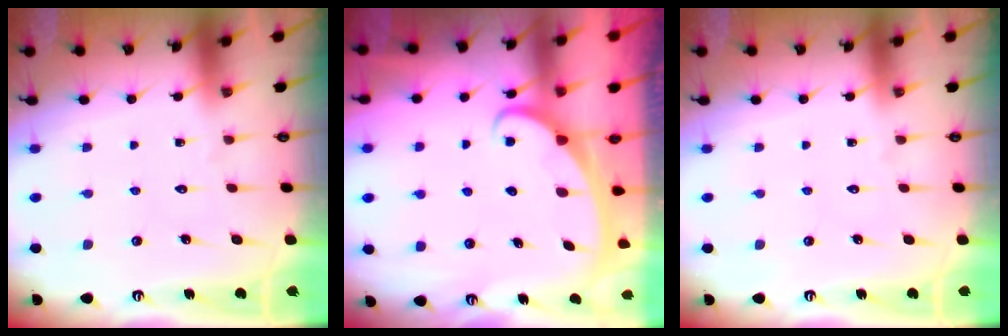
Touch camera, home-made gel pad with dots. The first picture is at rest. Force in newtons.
{"total": 2.4, "press": 2.4, "slide": 0.3}
{"total": 0.0}